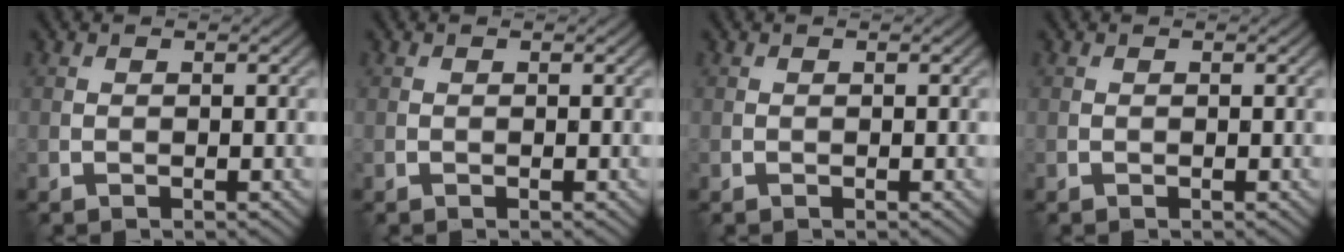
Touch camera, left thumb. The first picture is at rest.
{"total": 0.0}
{"total": 0.0}
{"total": 0.0}